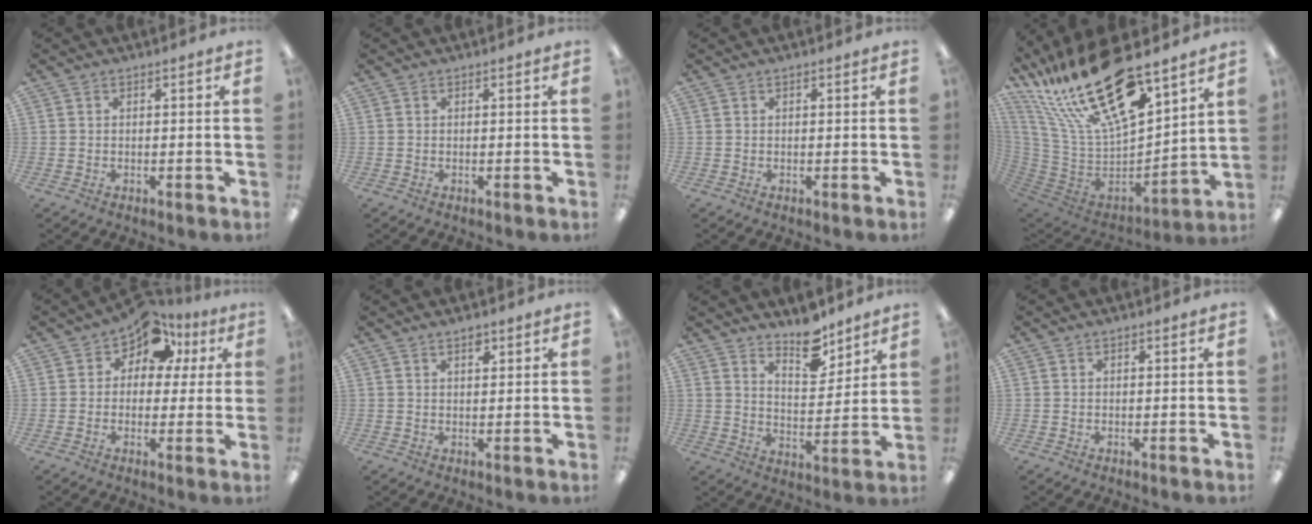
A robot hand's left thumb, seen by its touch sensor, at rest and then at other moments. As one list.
[{"total": 0.0}, {"total": 0.0}, {"total": 27.9, "force": [20.1, 9.3, 16.9], "torque": [-0.326, -0.127, 0.347]}, {"total": 10.0, "force": [6.2, 6.5, 4.3], "torque": [-0.074, -0.033, 0.115]}, {"total": 2.2, "force": [1.7, 0.9, 1.2], "torque": [-0.009, -0.006, 0.027]}, {"total": 10.0, "force": [8.4, 3.9, 3.6], "torque": [-0.033, -0.063, 0.149]}, {"total": 0.0}]